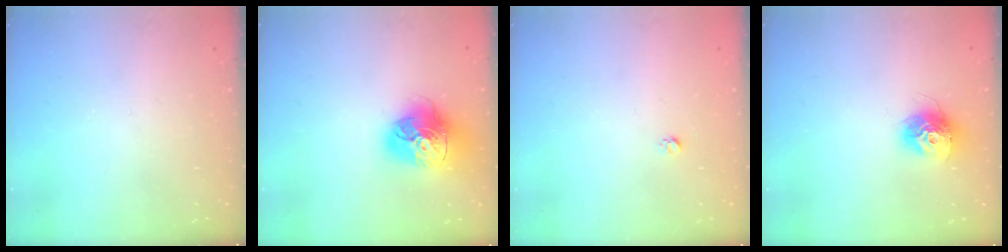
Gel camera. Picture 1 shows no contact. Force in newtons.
{"total": 18.6, "press": 18.5, "slide": 1.9}
{"total": 2.7, "press": 2.7, "slide": 0.3}
{"total": 11.8, "press": 11.8, "slide": 0.9}